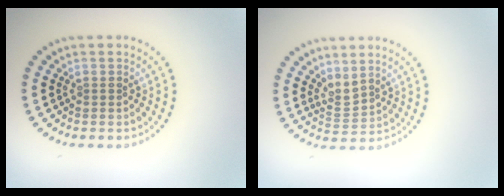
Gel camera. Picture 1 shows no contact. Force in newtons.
{"total": 2.0, "press": 1.3, "slide": 1.5}